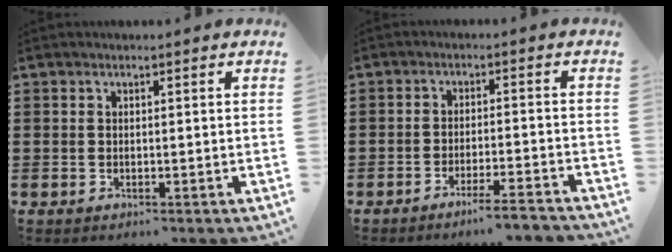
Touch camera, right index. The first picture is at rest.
{"total": 3.9, "force": [-3.5, -0.3, 1.7], "torque": [-0.028, -0.006, -0.067]}